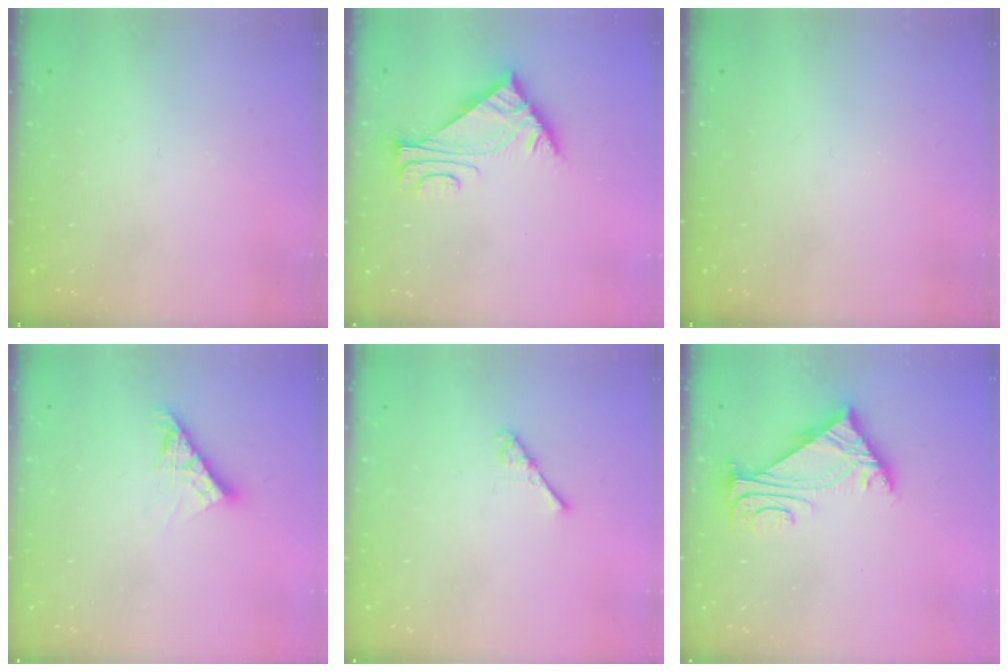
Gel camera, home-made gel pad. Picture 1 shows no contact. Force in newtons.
{"total": 5.8, "press": 5.7, "slide": 0.6}
{"total": 0.0}
{"total": 7.8, "press": 7.7, "slide": 0.8}
{"total": 2.6, "press": 2.6, "slide": 0.5}
{"total": 5.9, "press": 5.8, "slide": 1.1}